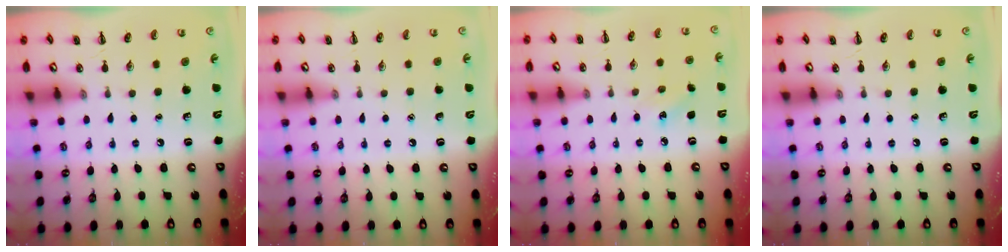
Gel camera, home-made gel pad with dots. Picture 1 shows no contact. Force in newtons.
{"total": 1.5, "press": 1.4, "slide": 0.1}
{"total": 4.3, "press": 4.2, "slide": 1.1}
{"total": 0.0}